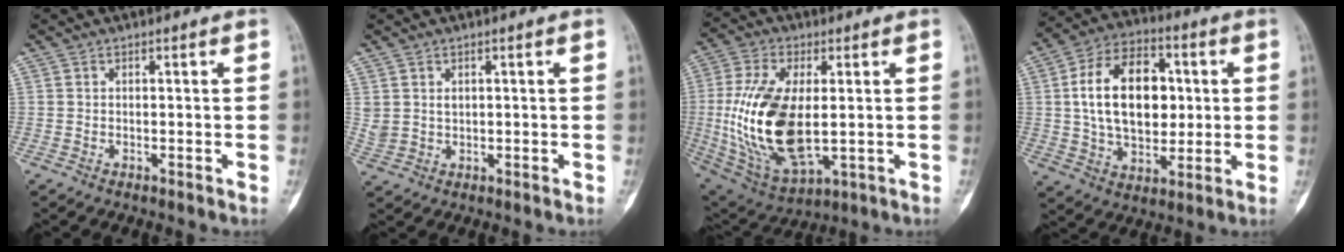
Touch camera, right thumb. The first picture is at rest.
{"total": 3.2, "force": [1.2, 2.5, 1.6], "torque": [-0.026, -0.004, 0.033]}
{"total": 20.2, "force": [-0.1, 10.1, 17.5], "torque": [-0.357, -0.013, 0.015]}
{"total": 18.8, "force": [2.6, 12.1, 14.2], "torque": [-0.209, 0.008, 0.045]}